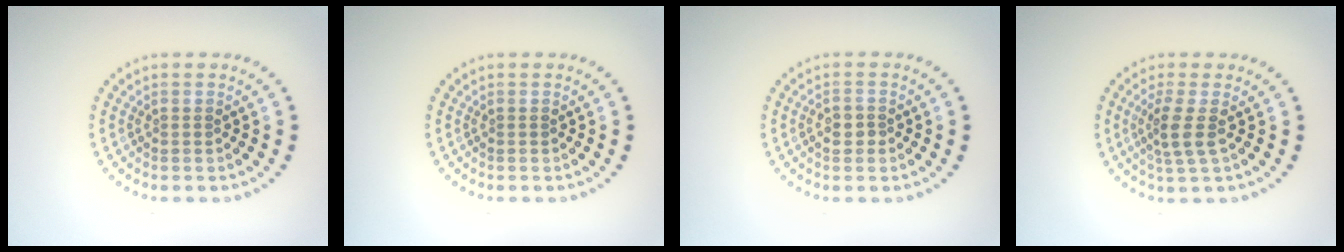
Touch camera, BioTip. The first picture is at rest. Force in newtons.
{"total": 0.0}
{"total": 1.1, "press": 1.1, "slide": 0.1}
{"total": 2.5, "press": 1.9, "slide": 1.6}